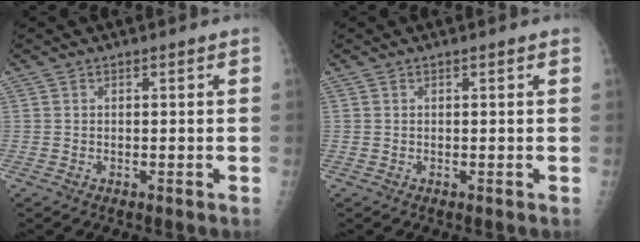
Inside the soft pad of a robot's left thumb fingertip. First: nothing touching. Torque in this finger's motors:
{"motor_torque": [0.18, -0.21, 0.25, 0.28, 0.02]}